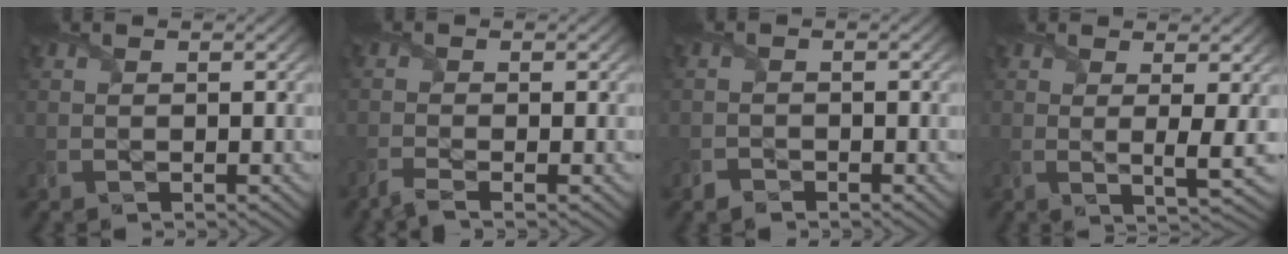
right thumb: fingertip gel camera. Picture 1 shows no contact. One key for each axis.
{"total": 2.1, "fx": -1.5, "fy": 0.3, "fz": 1.4, "tx": -0.025, "ty": -0.001, "tz": -0.042}
{"total": 1.2, "fx": -1.1, "fy": 0.6, "fz": 0.0, "tx": 0.000, "ty": -0.001, "tz": -0.023}
{"total": 4.1, "fx": 0.9, "fy": 0.6, "fz": 4.0, "tx": -0.079, "ty": -0.005, "tz": 0.017}